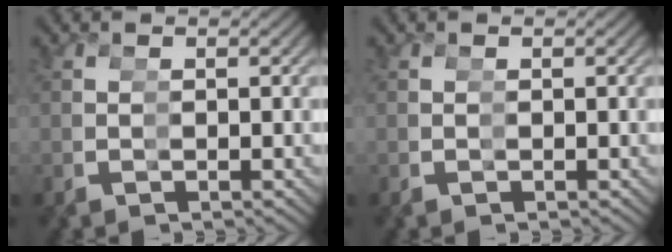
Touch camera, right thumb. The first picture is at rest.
{"total": 0.0}